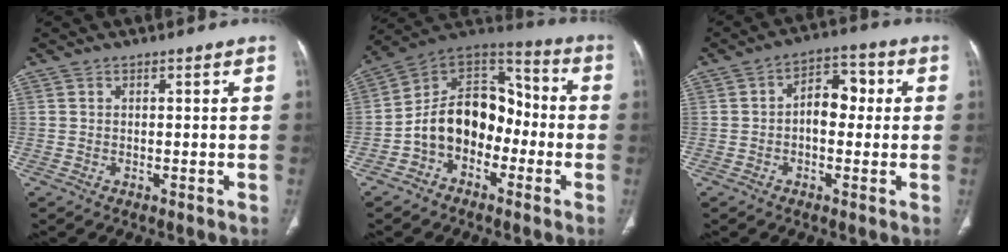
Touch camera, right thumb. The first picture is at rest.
{"total": 14.9, "force": [-3.9, 10.8, 9.4], "torque": [-0.122, 0.068, -0.080]}
{"total": 7.3, "force": [0.2, 4.6, 5.6], "torque": [-0.058, 0.021, -0.008]}